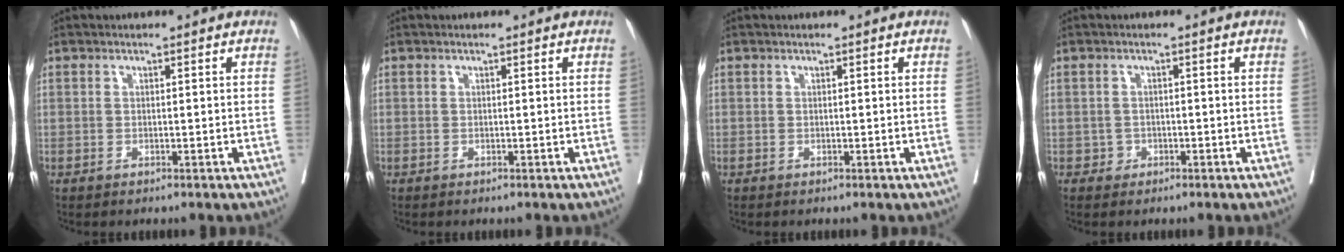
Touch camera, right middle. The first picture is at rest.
{"total": 0.0}
{"total": 0.0}
{"total": 1.3, "force": [-0.6, 1.1, 0.1], "torque": [0.005, 0.006, -0.012]}